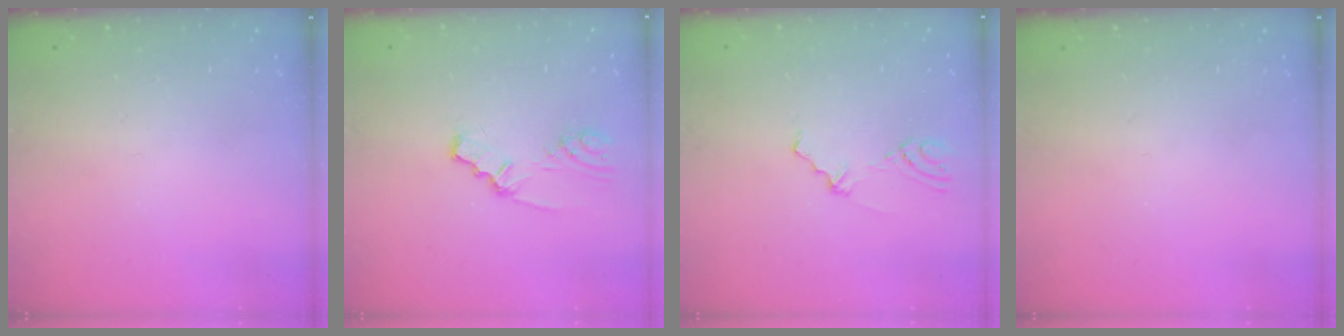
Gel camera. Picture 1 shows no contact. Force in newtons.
{"total": 2.4, "press": 2.4, "slide": 0.2}
{"total": 2.1, "press": 1.1, "slide": 1.8}
{"total": 0.0}